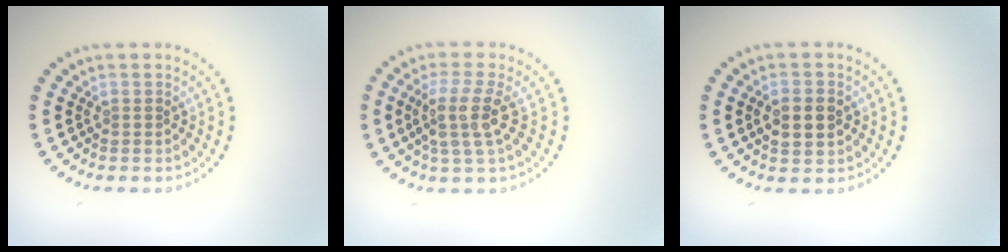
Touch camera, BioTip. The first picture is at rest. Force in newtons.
{"total": 3.6, "press": 2.8, "slide": 2.2}
{"total": 3.5, "press": 3.5, "slide": 0.4}